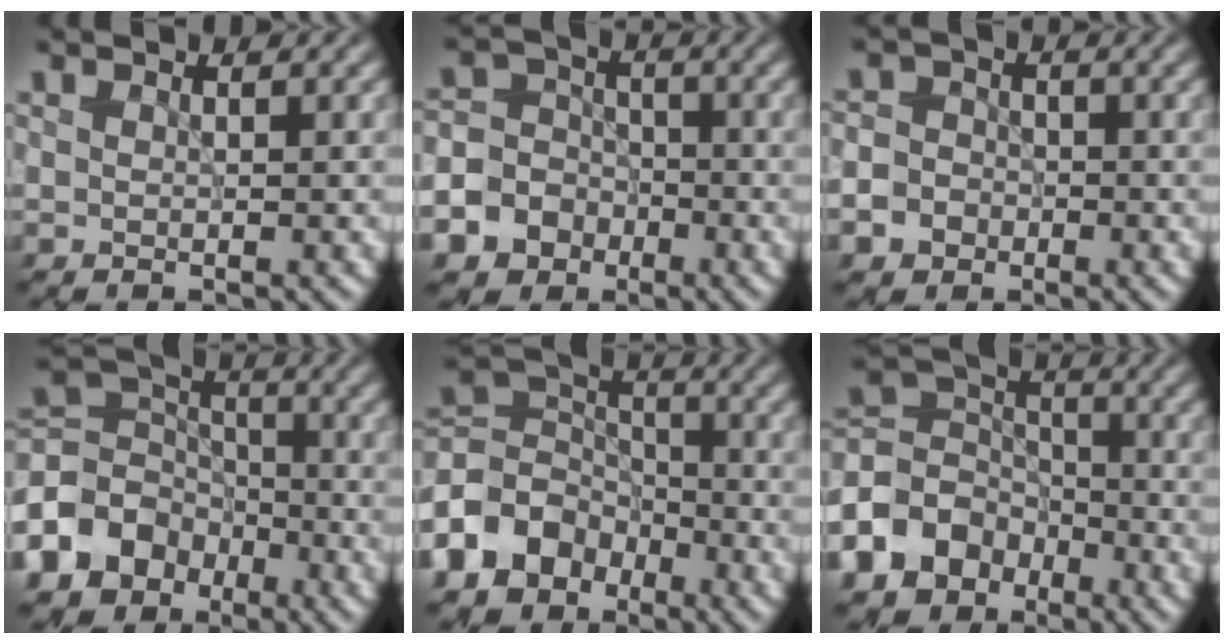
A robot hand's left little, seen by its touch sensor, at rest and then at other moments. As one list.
[{"total": 9.2, "force": [-4.2, 7.9, 2.0], "torque": [-0.047, -0.016, -0.091]}, {"total": 4.8, "force": [-2.2, 4.0, 1.3], "torque": [-0.009, -0.003, -0.058]}, {"total": 7.6, "force": [-3.8, 6.0, 2.8], "torque": [-0.060, 0.007, -0.093]}, {"total": 7.6, "force": [-3.7, 5.8, 3.1], "torque": [-0.064, 0.007, -0.095]}, {"total": 7.7, "force": [-3.8, 6.0, 2.9], "torque": [-0.067, 0.005, -0.095]}]